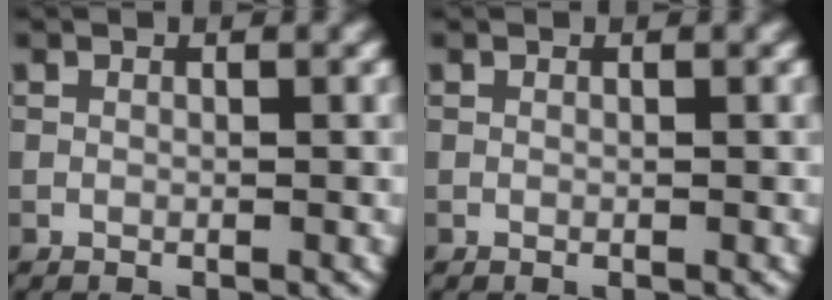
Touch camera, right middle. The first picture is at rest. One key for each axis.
{"total": 0.0}